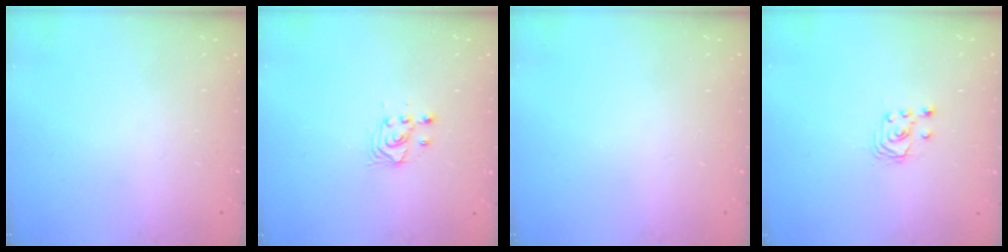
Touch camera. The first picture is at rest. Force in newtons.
{"total": 3.8, "press": 3.8, "slide": 0.4}
{"total": 0.0}
{"total": 2.5, "press": 2.5, "slide": 0.3}